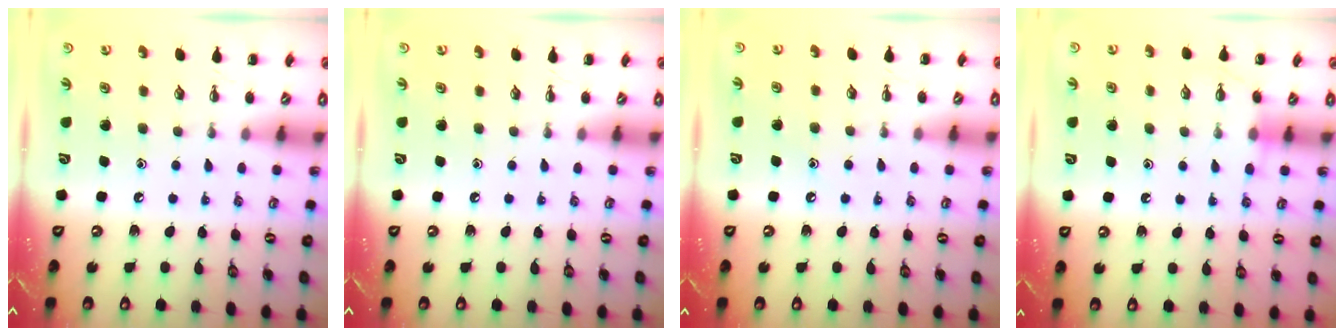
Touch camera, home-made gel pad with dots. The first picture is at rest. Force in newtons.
{"total": 0.0}
{"total": 5.2, "press": 4.9, "slide": 1.6}
{"total": 5.4, "press": 5.3, "slide": 1.2}